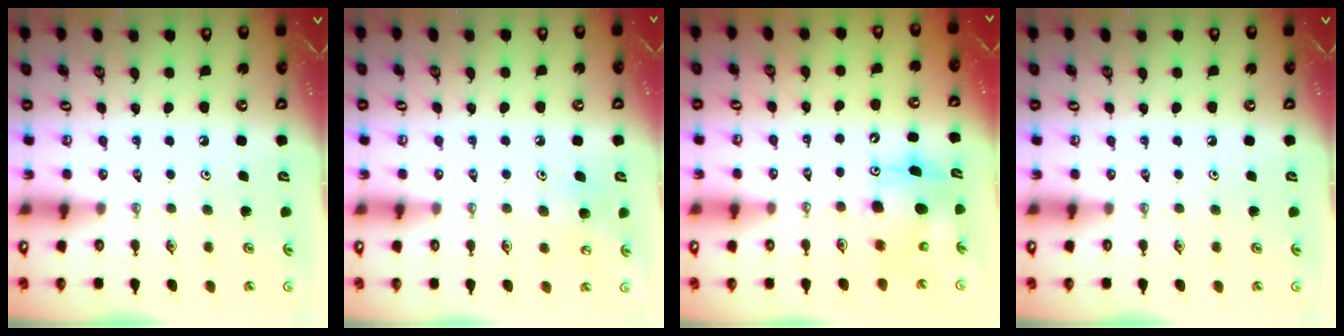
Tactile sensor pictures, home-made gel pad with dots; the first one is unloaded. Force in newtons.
{"total": 6.8, "press": 6.8, "slide": 0.6}
{"total": 8.1, "press": 7.8, "slide": 2.2}
{"total": 0.0}